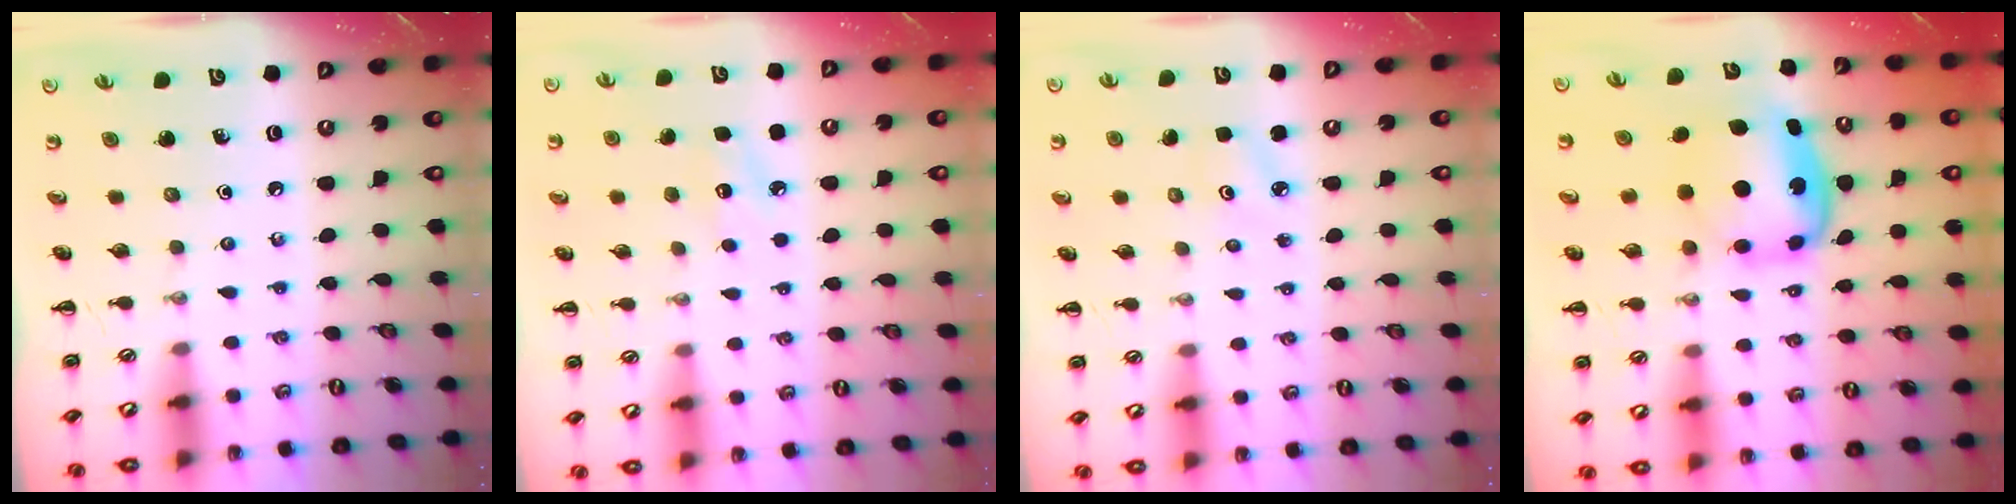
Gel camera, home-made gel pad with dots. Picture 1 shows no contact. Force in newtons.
{"total": 6.7, "press": 6.5, "slide": 1.6}
{"total": 2.5, "press": 2.4, "slide": 0.7}
{"total": 6.9, "press": 6.8, "slide": 1.4}